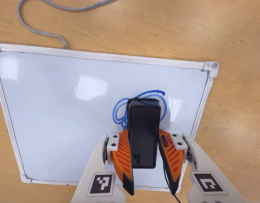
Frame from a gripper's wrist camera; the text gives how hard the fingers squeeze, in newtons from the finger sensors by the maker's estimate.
{"total": 10.6, "left": 10.8, "right": 10.3}